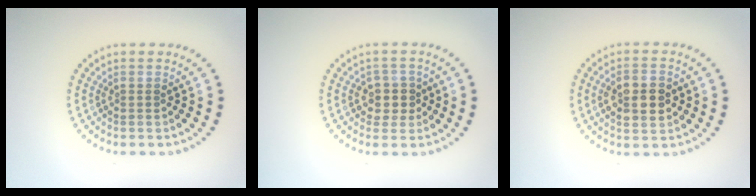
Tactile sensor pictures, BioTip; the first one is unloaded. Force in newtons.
{"total": 2.6, "press": 2.3, "slide": 1.1}
{"total": 3.7, "press": 3.7, "slide": 0.1}